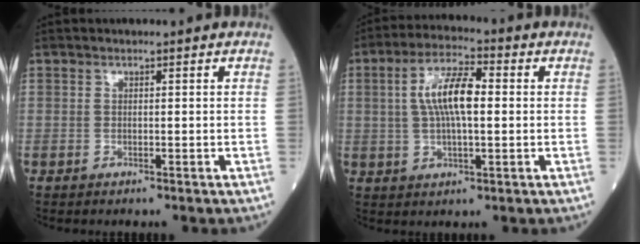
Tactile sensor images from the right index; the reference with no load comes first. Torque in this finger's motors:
{"motor_torque": [1.09, 0.48, 0.50, 0.14]}